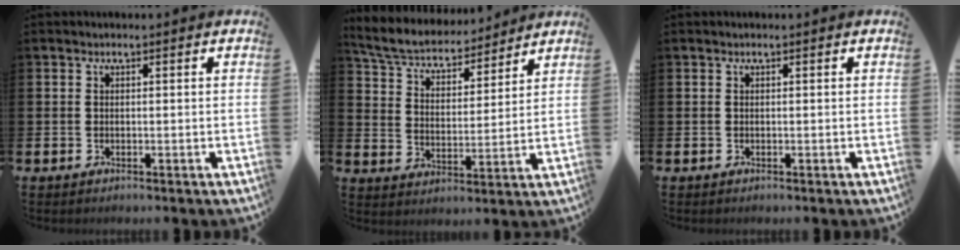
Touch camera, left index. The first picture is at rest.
{"total": 6.4, "force": [6.0, 1.5, 1.3], "torque": [-0.060, -0.044, 0.104]}
{"total": 0.0}